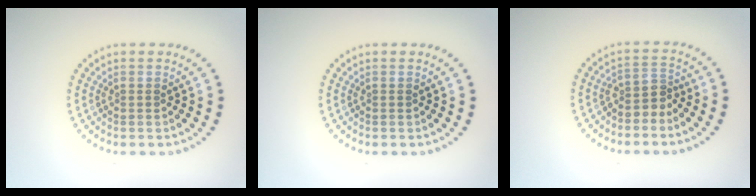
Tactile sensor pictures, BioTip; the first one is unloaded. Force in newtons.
{"total": 0.0}
{"total": 2.1, "press": 1.5, "slide": 1.5}